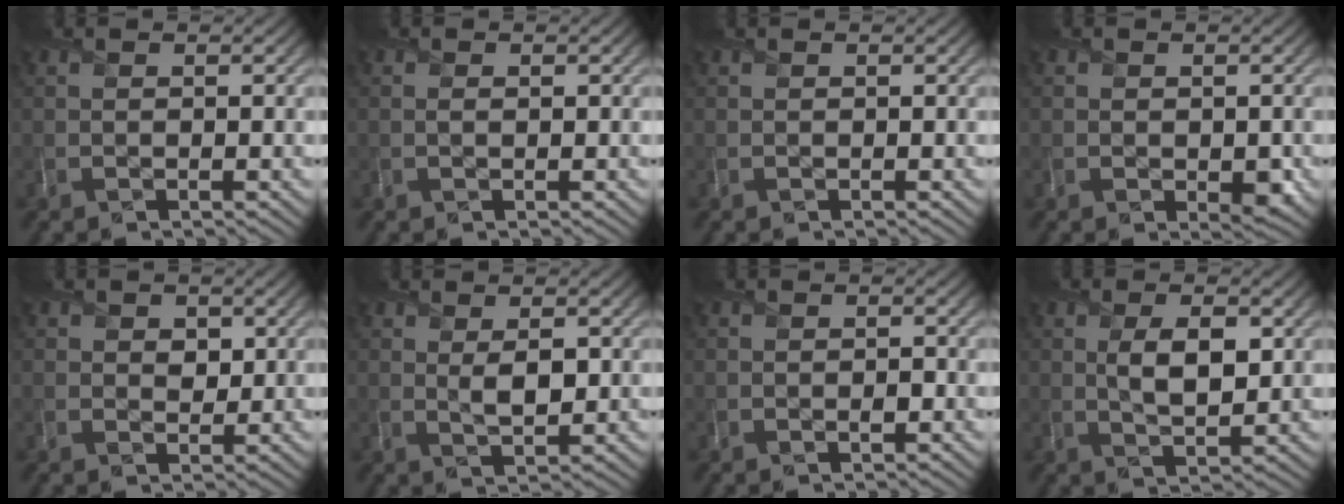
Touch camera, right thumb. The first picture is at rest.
{"total": 0.7, "force": [0.1, 0.4, 0.5], "torque": [-0.008, -0.001, -0.001]}
{"total": 0.0}
{"total": 2.1, "force": [-0.3, 1.5, 1.4], "torque": [-0.022, -0.013, -0.003]}
{"total": 2.3, "force": [0.8, 1.8, 1.2], "torque": [-0.022, -0.005, 0.007]}
{"total": 3.1, "force": [0.6, 1.5, 2.6], "torque": [-0.054, -0.005, 0.012]}
{"total": 1.2, "force": [-0.5, 0.9, 0.7], "torque": [-0.008, -0.002, -0.011]}
{"total": 5.3, "force": [1.0, 2.6, 4.5], "torque": [-0.086, -0.004, 0.018]}